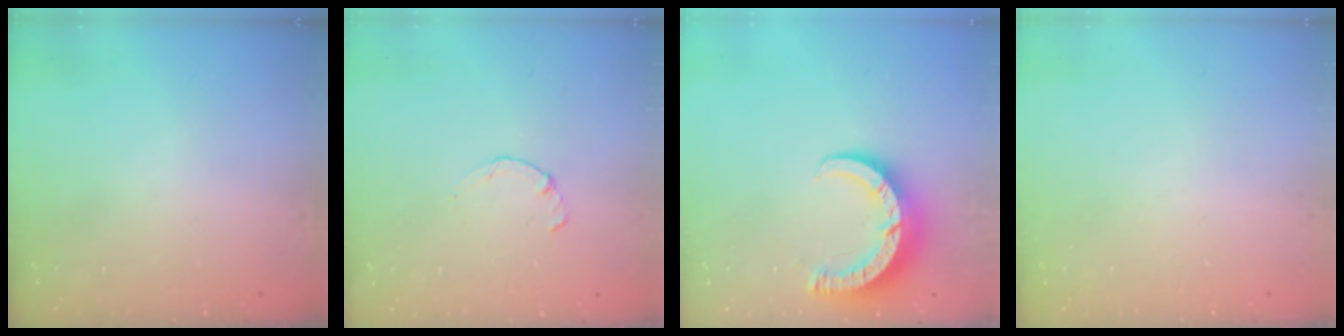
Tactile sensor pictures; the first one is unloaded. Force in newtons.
{"total": 0.9, "press": 0.8, "slide": 0.3}
{"total": 9.4, "press": 9.4, "slide": 1.0}
{"total": 0.0}